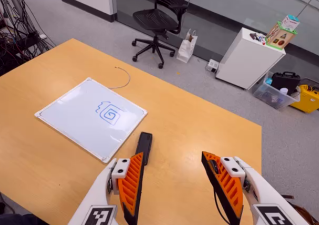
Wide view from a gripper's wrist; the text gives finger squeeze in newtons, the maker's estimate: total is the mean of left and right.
{"total": 0.0}